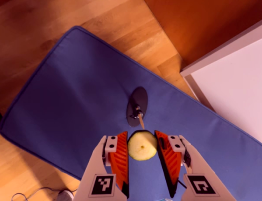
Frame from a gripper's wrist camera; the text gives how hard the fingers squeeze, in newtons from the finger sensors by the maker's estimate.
{"total": 10.9, "left": 11.6, "right": 10.3}